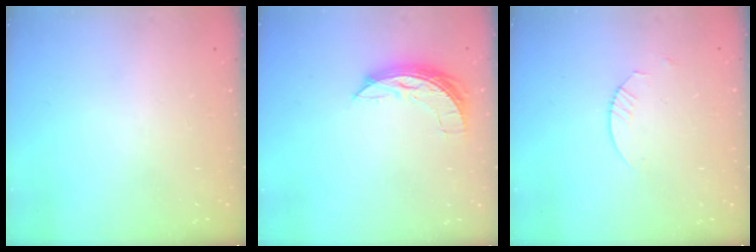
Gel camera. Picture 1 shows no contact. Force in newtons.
{"total": 6.8, "press": 6.8, "slide": 0.4}
{"total": 1.8, "press": 1.8, "slide": 0.2}